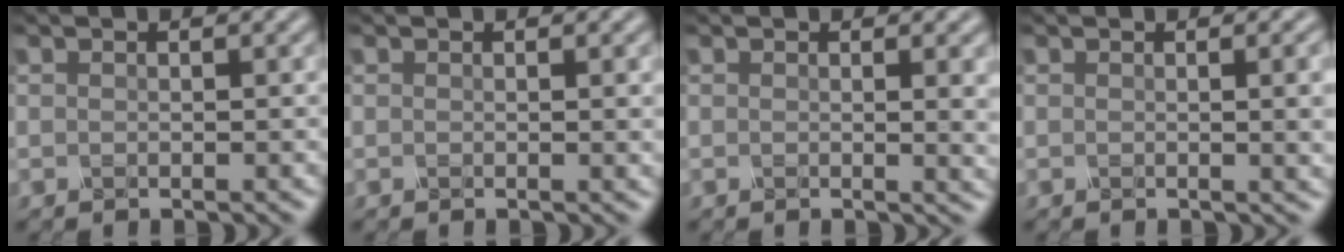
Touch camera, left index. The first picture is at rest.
{"total": 1.6, "force": [0.2, 0.6, 1.5], "torque": [-0.010, 0.003, 0.000]}
{"total": 3.3, "force": [0.4, 1.2, 3.0], "torque": [-0.023, 0.001, 0.004]}
{"total": 4.9, "force": [0.3, 2.0, 4.5], "torque": [-0.026, 0.008, 0.004]}